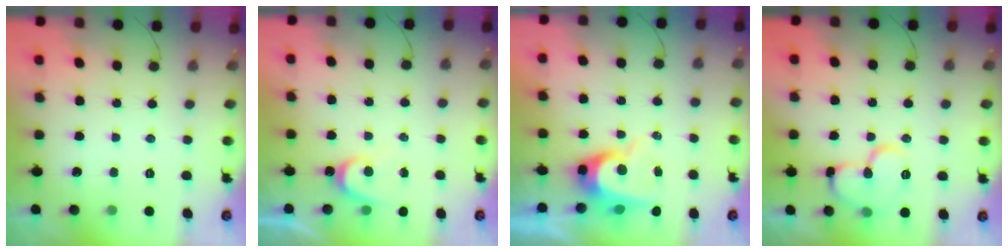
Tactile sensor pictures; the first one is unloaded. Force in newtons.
{"total": 4.8, "press": 4.8, "slide": 0.7}
{"total": 7.7, "press": 7.7, "slide": 0.7}
{"total": 12.1, "press": 12.0, "slide": 1.4}